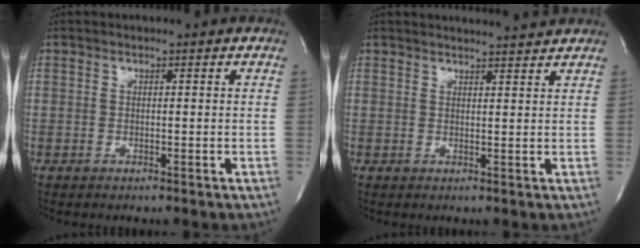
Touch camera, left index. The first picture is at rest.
{"total": 5.2, "force": [5.1, -0.3, 1.1], "torque": [-0.020, 0.005, 0.059]}